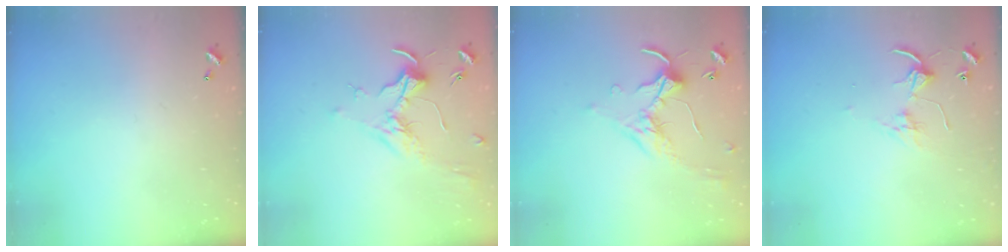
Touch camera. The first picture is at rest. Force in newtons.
{"total": 1.9, "press": 1.7, "slide": 0.8}
{"total": 0.7, "press": 0.6, "slide": 0.4}
{"total": 3.6, "press": 3.6, "slide": 0.1}